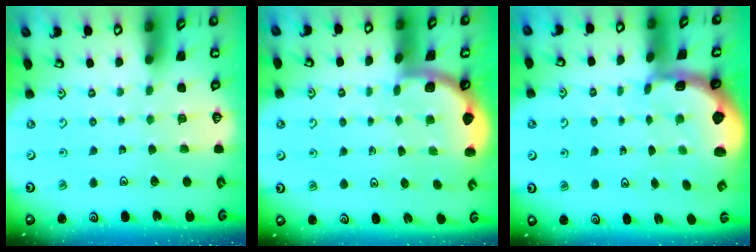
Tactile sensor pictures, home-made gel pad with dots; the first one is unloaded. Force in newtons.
{"total": 1.9, "press": 1.9, "slide": 0.0}
{"total": 2.3, "press": 1.5, "slide": 1.8}